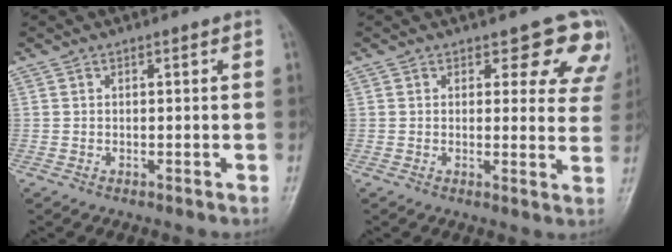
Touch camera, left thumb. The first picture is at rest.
{"total": 8.8, "force": [6.7, 4.5, 3.5], "torque": [0.012, -0.033, 0.052]}